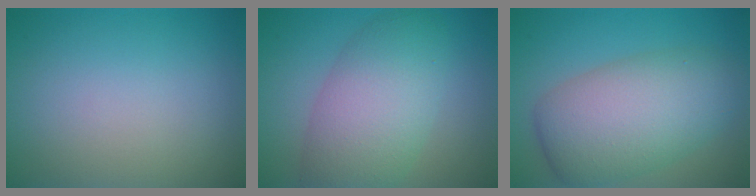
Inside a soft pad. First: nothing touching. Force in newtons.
{"total": 7.3, "press": 7.3, "slide": 0.5}
{"total": 8.3, "press": 8.3, "slide": 0.3}